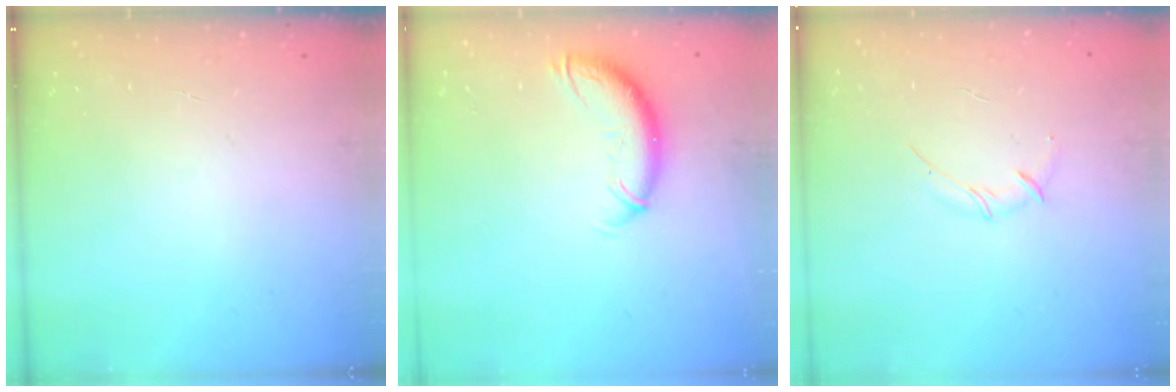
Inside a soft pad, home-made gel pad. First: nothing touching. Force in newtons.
{"total": 10.6, "press": 10.6, "slide": 1.0}
{"total": 3.0, "press": 2.9, "slide": 0.8}